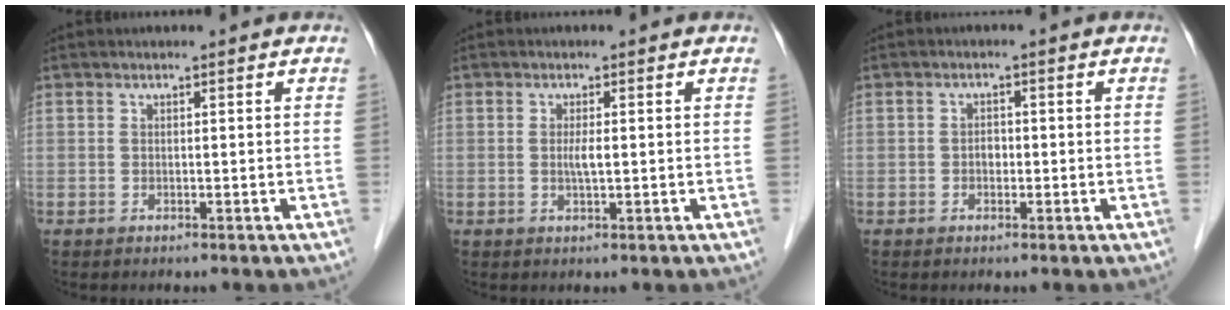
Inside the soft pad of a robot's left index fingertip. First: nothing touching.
{"total": 1.7, "force": [0.1, 0.1, 1.7], "torque": [-0.036, -0.001, 0.002]}
{"total": 1.3, "force": [-0.3, 0.9, 0.8], "torque": [-0.012, 0.004, -0.006]}